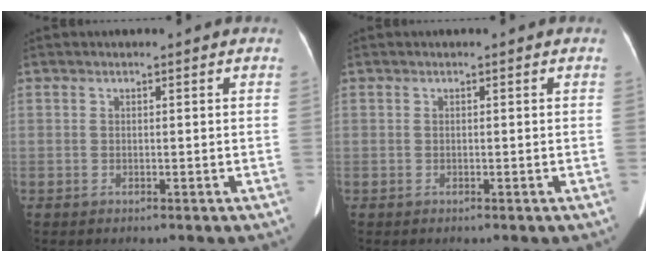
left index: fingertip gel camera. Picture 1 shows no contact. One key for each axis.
{"total": 0.0}